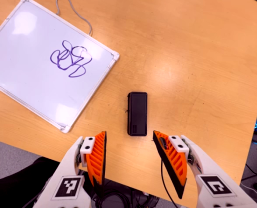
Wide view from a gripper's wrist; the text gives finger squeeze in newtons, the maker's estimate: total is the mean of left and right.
{"total": 0.0}